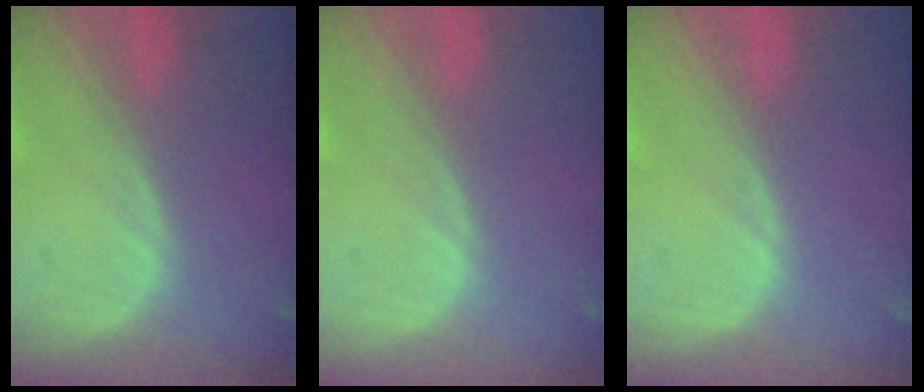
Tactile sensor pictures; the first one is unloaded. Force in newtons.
{"total": 0.0}
{"total": 0.0}